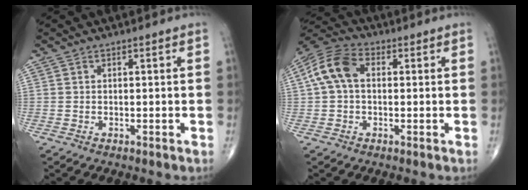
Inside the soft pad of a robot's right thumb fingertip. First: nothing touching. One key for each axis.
{"total": 8.8, "fx": 1.1, "fy": 5.8, "fz": 6.5, "tx": -0.136, "ty": 0.029, "tz": 0.013}